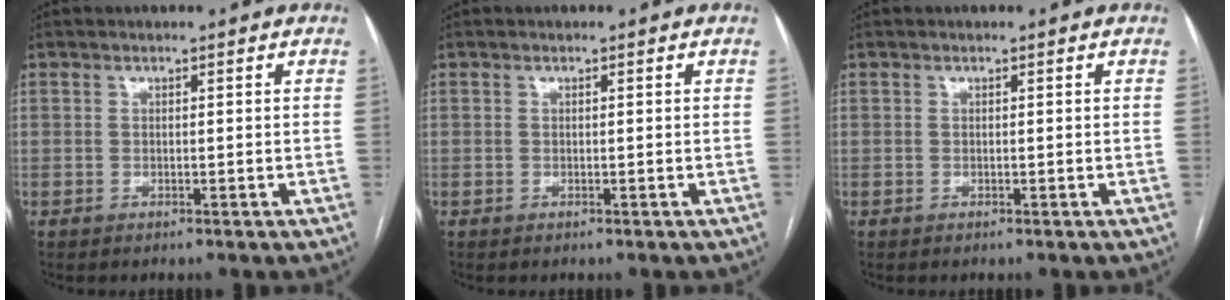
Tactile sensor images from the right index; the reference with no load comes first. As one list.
[{"total": 0.0}, {"total": 0.0}]